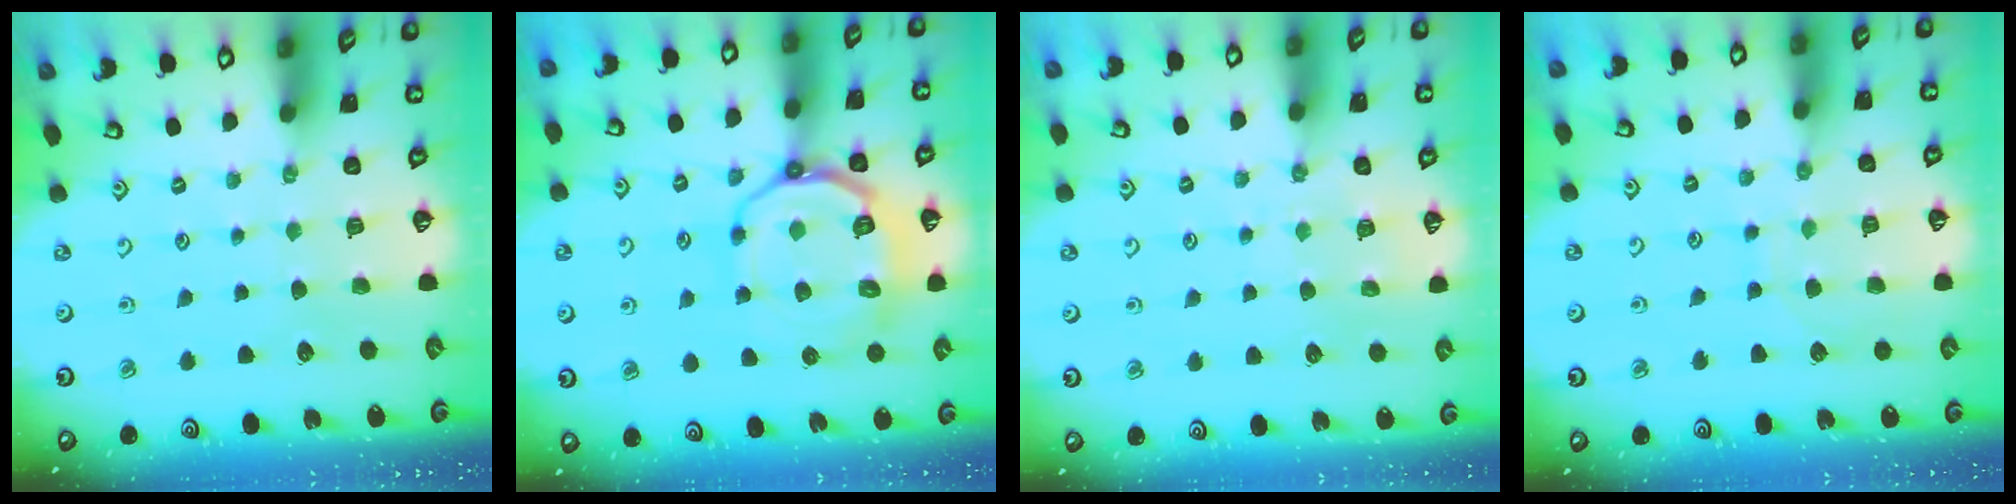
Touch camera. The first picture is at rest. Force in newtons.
{"total": 13.5, "press": 13.3, "slide": 2.2}
{"total": 5.0, "press": 4.9, "slide": 0.6}
{"total": 6.7, "press": 6.7, "slide": 0.6}